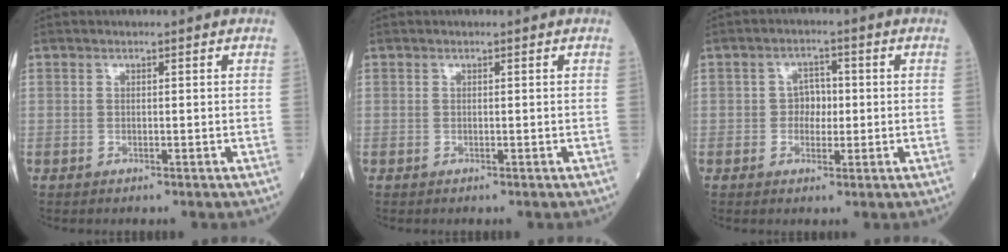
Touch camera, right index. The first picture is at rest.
{"total": 0.0}
{"total": 3.3, "force": [-0.2, 2.4, 2.2], "torque": [-0.028, 0.009, -0.004]}